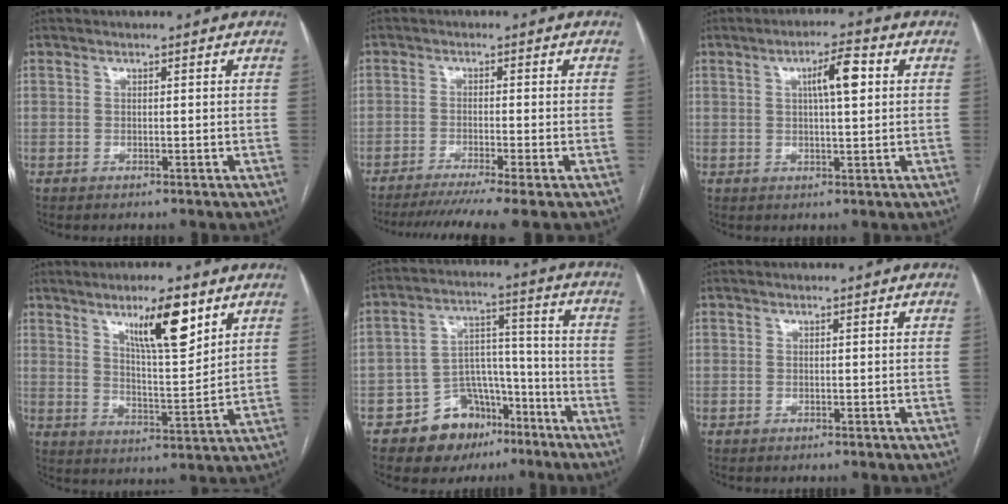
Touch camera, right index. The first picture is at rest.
{"total": 8.8, "force": [-7.2, -1.5, 4.9], "torque": [-0.063, -0.023, -0.111]}
{"total": 5.9, "force": [1.6, 0.9, 5.6], "torque": [-0.094, 0.010, 0.025]}
{"total": 10.5, "force": [6.1, 1.8, 8.4], "torque": [-0.140, -0.005, 0.103]}
{"total": 11.1, "force": [-7.0, 7.6, 4.0], "torque": [-0.052, 0.047, -0.104]}
{"total": 0.0}